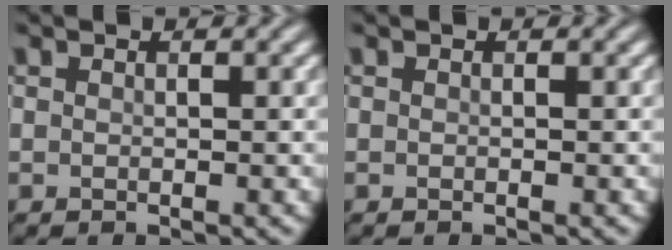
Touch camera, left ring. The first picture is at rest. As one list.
[{"total": 0.0}]